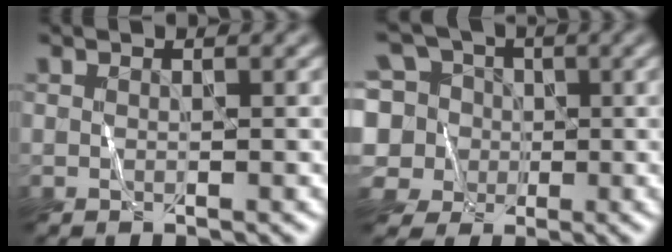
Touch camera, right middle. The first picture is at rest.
{"total": 10.4, "force": [2.1, 9.3, 4.3], "torque": [-0.108, 0.042, 0.005]}